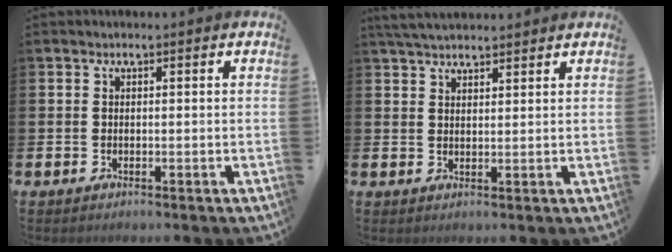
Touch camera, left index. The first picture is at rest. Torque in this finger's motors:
{"motor_torque": [1.03, -1.11, 0.23, 0.04]}